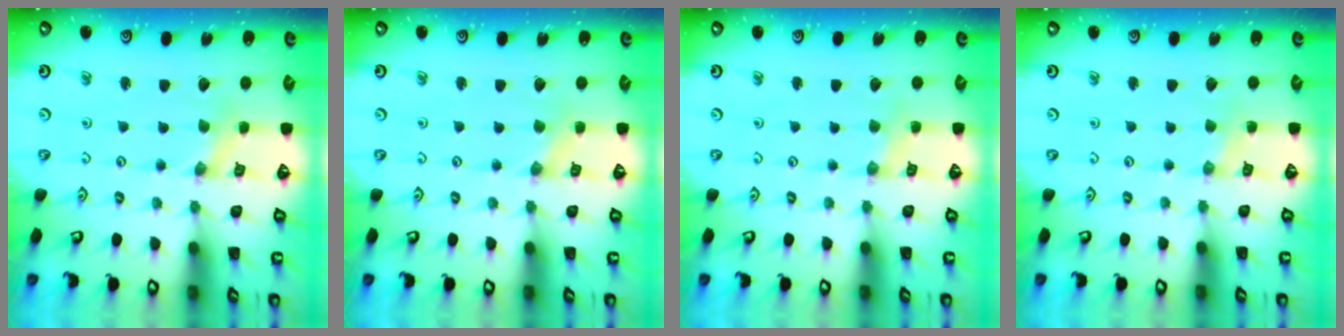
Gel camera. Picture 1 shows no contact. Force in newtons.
{"total": 0.7, "press": 0.6, "slide": 0.1}
{"total": 3.6, "press": 3.6, "slide": 0.5}
{"total": 1.7, "press": 1.7, "slide": 0.3}